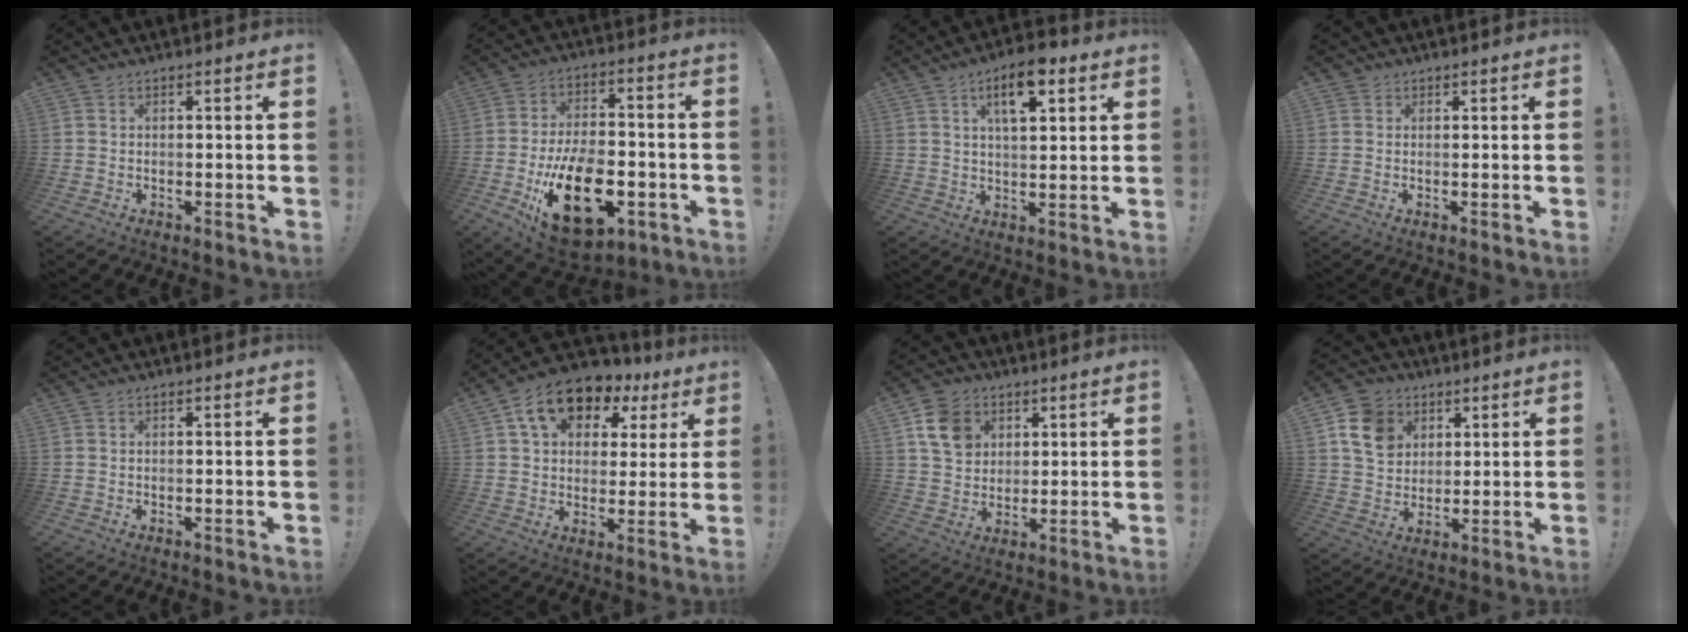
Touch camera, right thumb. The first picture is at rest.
{"total": 23.3, "force": [-8.5, 13.8, 16.8], "torque": [-0.279, 0.051, -0.121]}
{"total": 10.1, "force": [4.9, 4.4, 7.7], "torque": [-0.108, -0.011, 0.080]}
{"total": 1.2, "force": [0.8, 0.8, 0.2], "torque": [0.003, -0.002, 0.014]}
{"total": 0.0}
{"total": 13.9, "force": [7.0, 9.5, 7.4], "torque": [-0.116, -0.029, 0.130]}
{"total": 11.3, "force": [4.8, 9.0, 4.7], "torque": [-0.070, -0.009, 0.098]}
{"total": 12.2, "force": [5.1, 9.8, 5.2], "torque": [-0.083, -0.007, 0.105]}